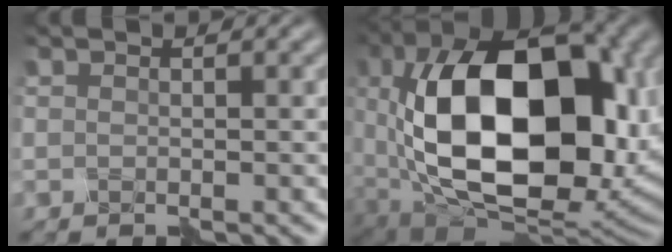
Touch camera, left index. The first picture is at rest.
{"total": 19.1, "force": [1.1, 11.4, 15.2], "torque": [-0.274, -0.015, 0.028]}